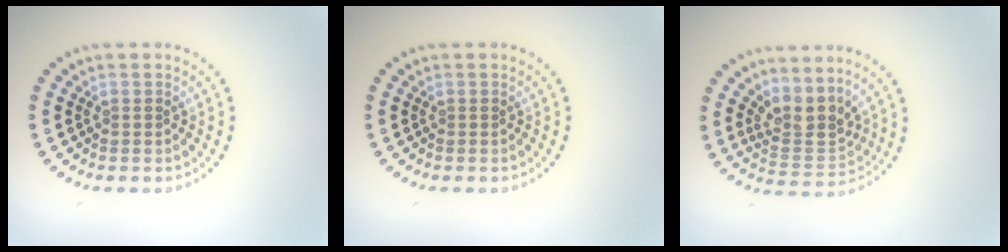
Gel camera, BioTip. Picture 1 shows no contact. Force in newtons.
{"total": 0.0}
{"total": 3.4, "press": 2.5, "slide": 2.3}